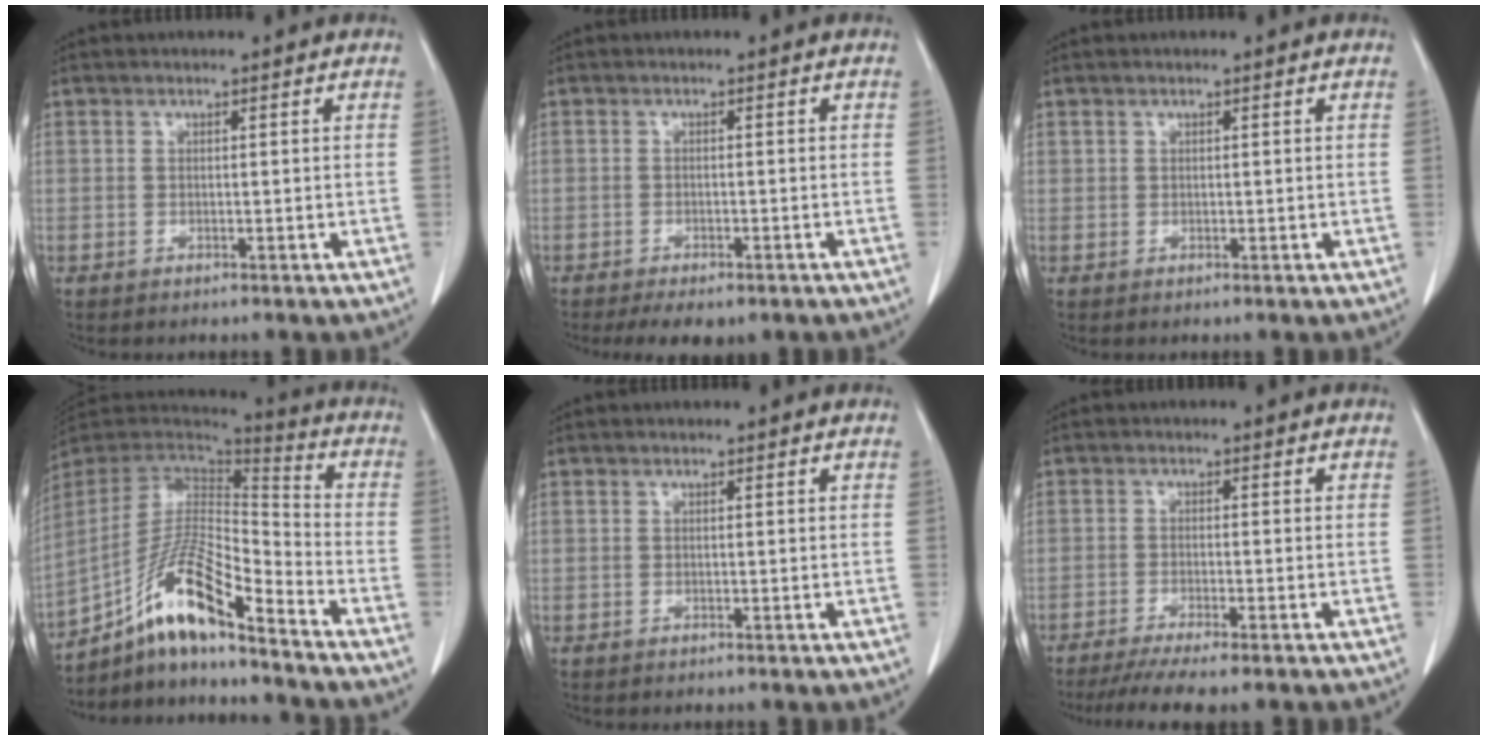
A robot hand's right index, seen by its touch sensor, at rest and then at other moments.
{"total": 5.2, "force": [-3.8, 2.3, 2.8], "torque": [-0.042, -0.009, -0.049]}
{"total": 0.5, "force": [0.2, 0.5, 0.1], "torque": [0.007, 0.002, 0.002]}
{"total": 15.1, "force": [-10.3, 2.2, 10.8], "torque": [-0.205, 0.010, -0.183]}
{"total": 0.0}
{"total": 8.3, "force": [-6.9, 0.5, 4.7], "torque": [-0.071, -0.017, -0.107]}